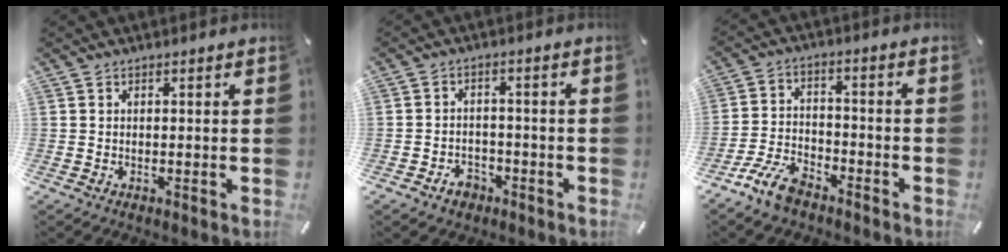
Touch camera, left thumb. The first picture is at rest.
{"total": 4.5, "force": [-2.8, 3.2, 1.5], "torque": [-0.029, 0.013, -0.053]}
{"total": 9.2, "force": [-7.1, 3.9, 4.4], "torque": [-0.096, 0.033, -0.136]}